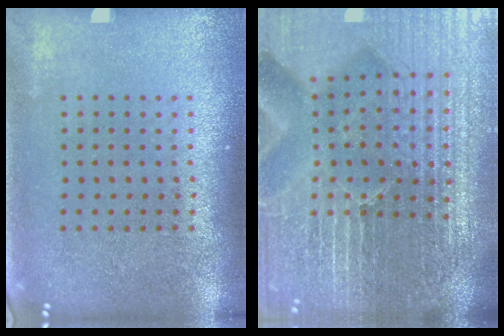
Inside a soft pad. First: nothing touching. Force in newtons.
{"total": 6.9, "press": 6.1, "slide": 3.3}